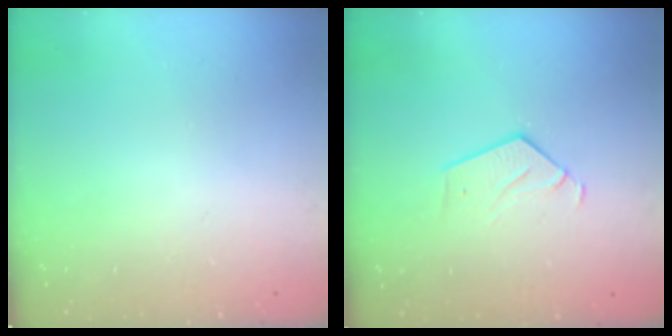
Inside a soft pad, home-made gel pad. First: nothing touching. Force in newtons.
{"total": 4.0, "press": 4.0, "slide": 0.2}